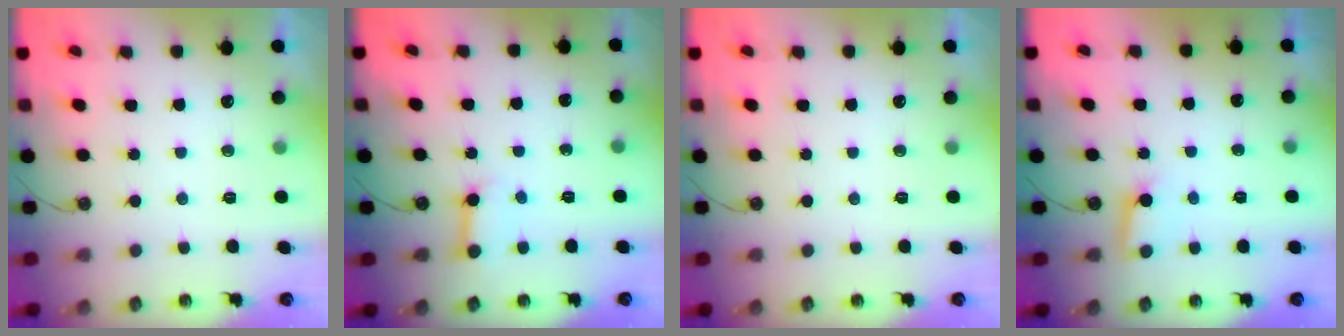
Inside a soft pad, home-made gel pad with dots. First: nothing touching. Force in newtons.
{"total": 5.4, "press": 5.4, "slide": 0.6}
{"total": 0.0}
{"total": 6.8, "press": 6.8, "slide": 0.5}